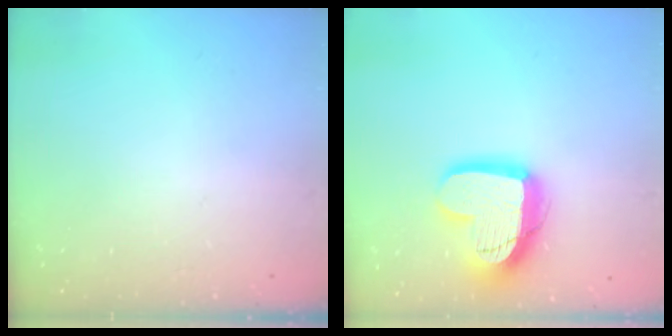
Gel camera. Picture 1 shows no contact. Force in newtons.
{"total": 17.4, "press": 17.4, "slide": 1.4}